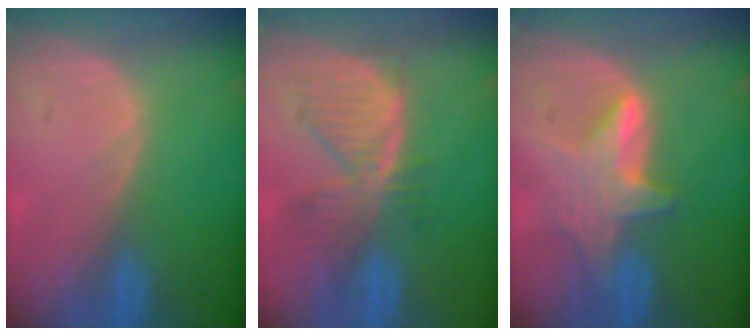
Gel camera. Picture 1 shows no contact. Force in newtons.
{"total": 7.7, "press": 6.8, "slide": 3.4}
{"total": 6.3, "press": 6.1, "slide": 1.5}